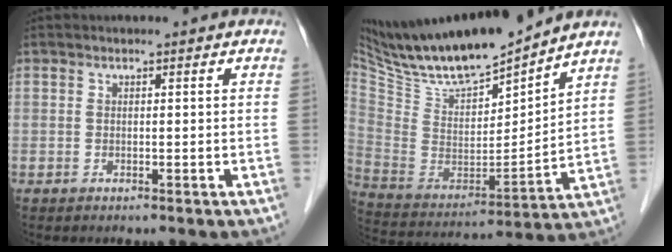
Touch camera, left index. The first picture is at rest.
{"total": 19.8, "force": [17.5, 2.2, 8.8], "torque": [-0.172, -0.014, 0.323]}